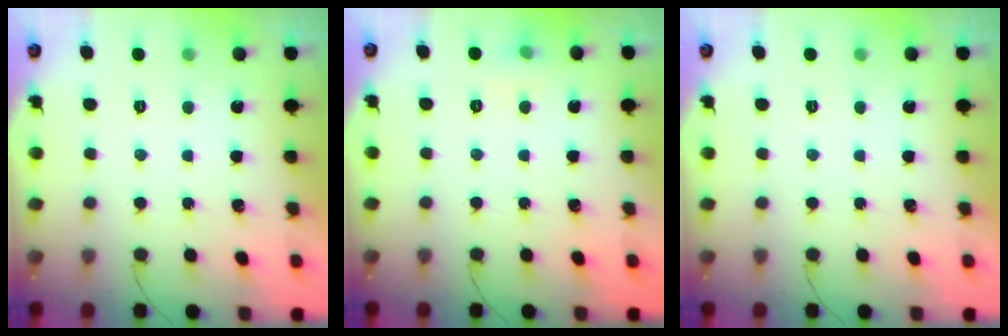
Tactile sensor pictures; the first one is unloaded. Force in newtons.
{"total": 4.2, "press": 4.0, "slide": 1.1}
{"total": 0.0}